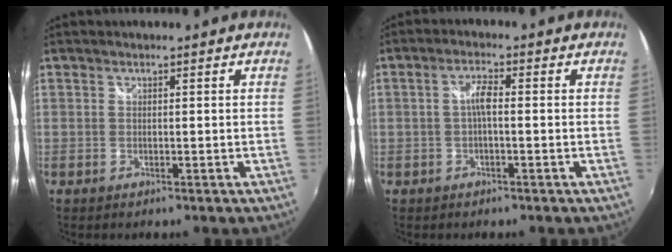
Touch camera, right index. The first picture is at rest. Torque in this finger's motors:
{"motor_torque": [0.28, -0.16, 0.20, 0.06]}